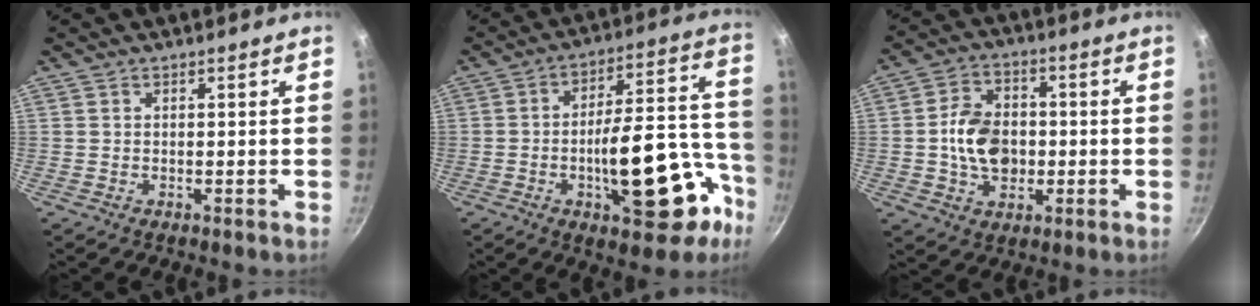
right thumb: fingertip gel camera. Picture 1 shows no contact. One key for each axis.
{"total": 21.1, "fx": -8.3, "fy": 8.9, "fz": 17.3, "tx": -0.197, "ty": 0.066, "tz": -0.113}
{"total": 10.8, "fx": -0.8, "fy": 8.0, "fz": 7.3, "tx": -0.102, "ty": 0.015, "tz": -0.017}